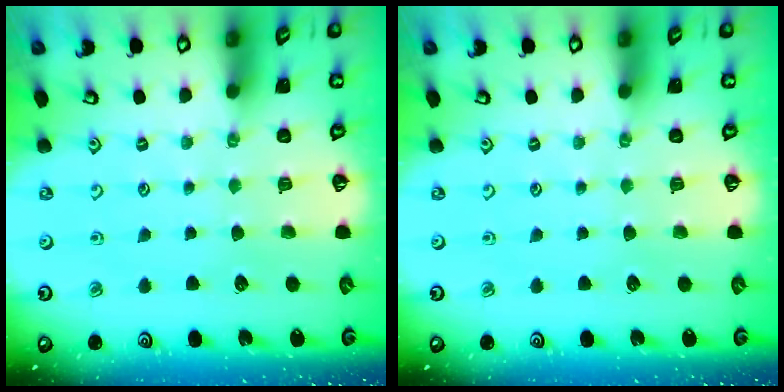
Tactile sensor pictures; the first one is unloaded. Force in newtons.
{"total": 0.0}